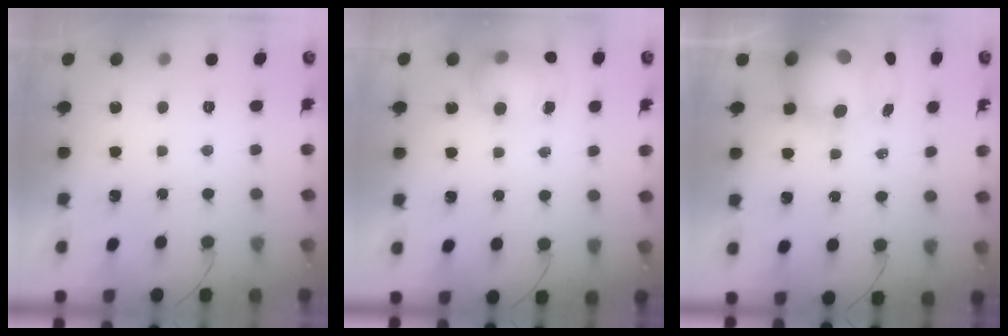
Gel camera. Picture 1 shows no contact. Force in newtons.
{"total": 9.8, "press": 8.8, "slide": 4.3}
{"total": 12.2, "press": 11.8, "slide": 3.0}